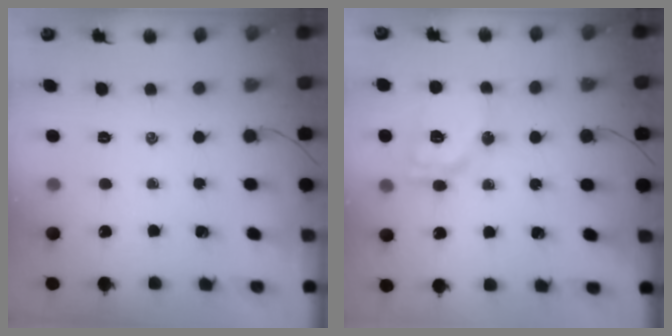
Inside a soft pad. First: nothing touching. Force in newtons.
{"total": 13.6, "press": 13.4, "slide": 2.3}